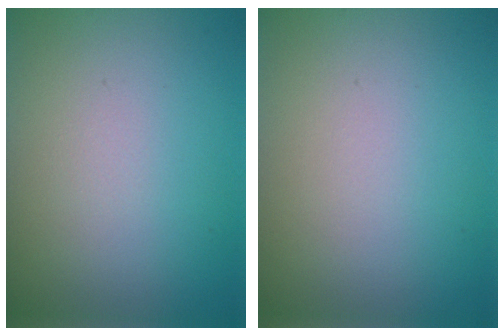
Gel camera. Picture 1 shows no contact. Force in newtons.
{"total": 0.0}